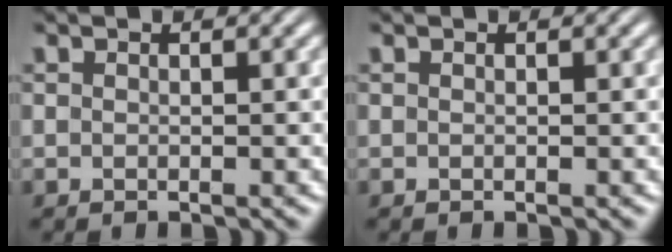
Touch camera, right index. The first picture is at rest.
{"total": 0.0}